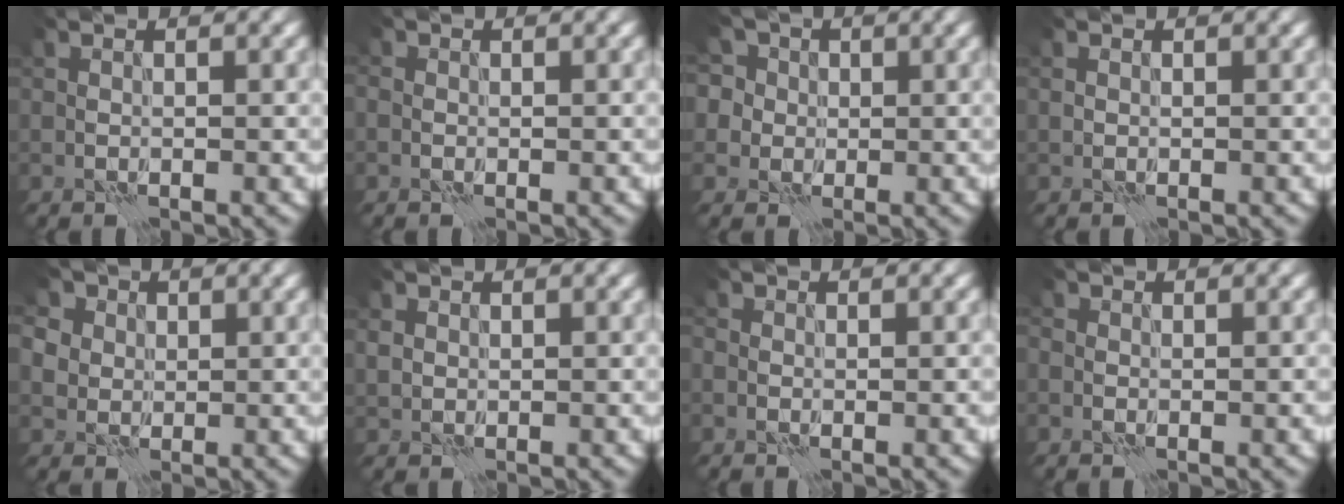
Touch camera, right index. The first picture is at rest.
{"total": 1.5, "force": [-0.2, 1.4, 0.5], "torque": [-0.001, -0.001, -0.012]}
{"total": 8.1, "force": [4.0, 6.2, 3.5], "torque": [-0.071, 0.022, 0.028]}
{"total": 0.0}
{"total": 8.2, "force": [3.5, 6.6, 3.3], "torque": [-0.080, 0.019, 0.038]}
{"total": 0.8, "force": [0.2, 0.8, -0.1], "torque": [-0.008, -0.003, 0.001]}
{"total": 1.7, "force": [-0.3, 1.5, 0.7], "torque": [0.001, 0.003, -0.017]}
{"total": 2.0, "force": [-0.3, 1.7, 1.0], "torque": [0.002, 0.004, -0.017]}